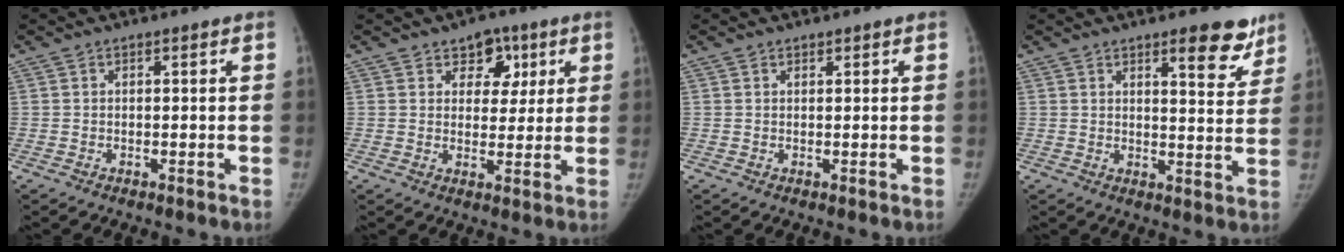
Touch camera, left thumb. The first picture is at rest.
{"total": 6.7, "force": [3.3, 4.9, 3.0], "torque": [0.000, -0.009, 0.044]}
{"total": 0.6, "force": [0.5, 0.3, 0.0], "torque": [0.001, -0.004, 0.006]}
{"total": 8.1, "force": [5.6, 2.5, 5.2], "torque": [-0.037, -0.036, 0.073]}